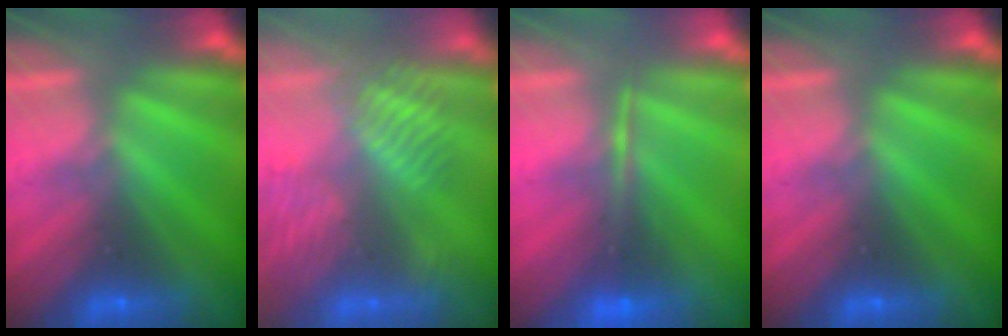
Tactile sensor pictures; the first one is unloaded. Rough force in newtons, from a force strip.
{"total": 3.9}
{"total": 1.5}
{"total": 0.0}